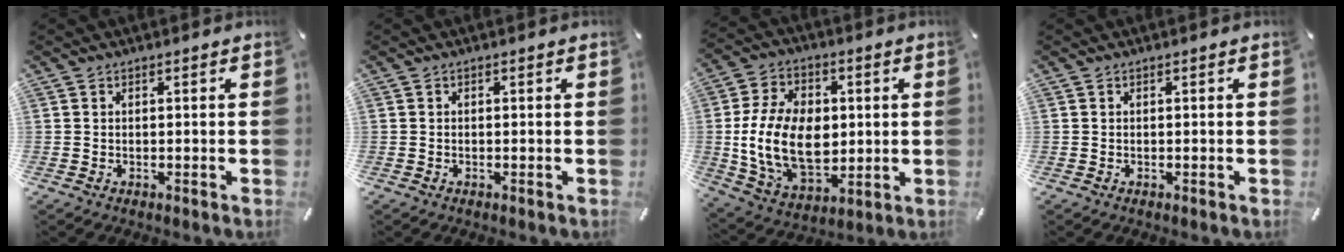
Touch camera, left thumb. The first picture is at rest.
{"total": 0.0}
{"total": 18.7, "force": [-0.2, 13.3, 13.2], "torque": [-0.275, 0.006, -0.001]}
{"total": 0.0}